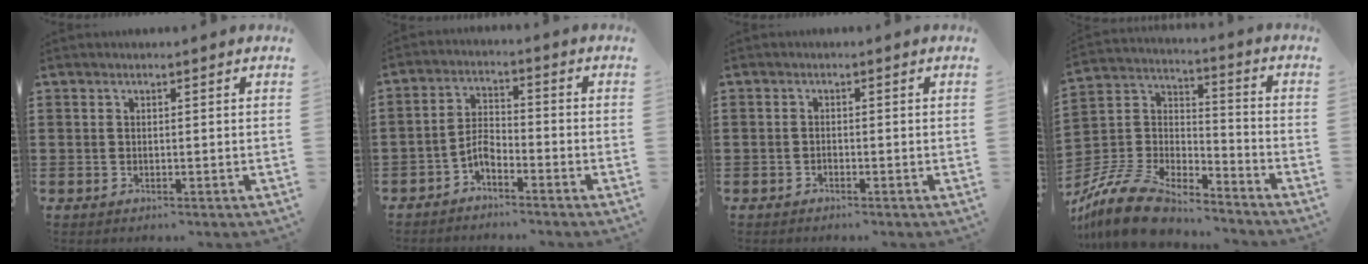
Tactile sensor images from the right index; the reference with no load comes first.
{"total": 3.7, "force": [-2.6, 1.5, 2.2], "torque": [-0.056, 0.005, -0.055]}
{"total": 0.7, "force": [-0.6, 0.4, 0.1], "torque": [-0.002, 0.002, -0.013]}
{"total": 11.5, "force": [-10.4, 2.6, 4.3], "torque": [-0.112, 0.016, -0.212]}